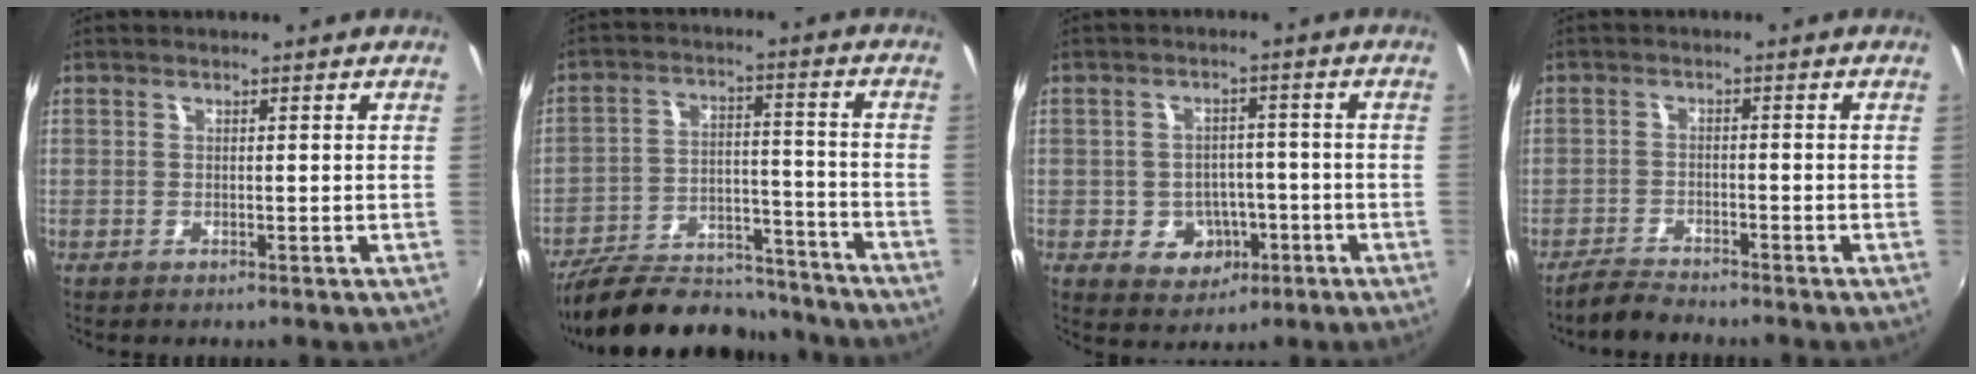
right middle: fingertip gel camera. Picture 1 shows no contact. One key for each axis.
{"total": 20.8, "fx": -18.0, "fy": 7.2, "fz": 7.5, "tx": -0.150, "ty": 0.018, "tz": -0.255}
{"total": 7.4, "fx": -2.6, "fy": 6.3, "fz": 2.9, "tx": -0.066, "ty": 0.012, "tz": -0.019}
{"total": 3.2, "fx": -3.0, "fy": 1.1, "fz": 0.2, "tx": -0.020, "ty": 0.003, "tz": -0.061}